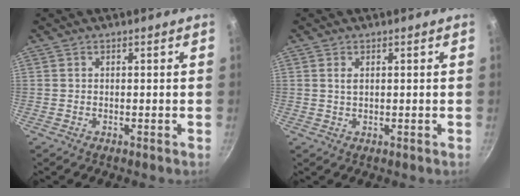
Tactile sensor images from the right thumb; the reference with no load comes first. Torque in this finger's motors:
{"motor_torque": [-0.59, 0.11, -0.70, -0.02, -0.01]}